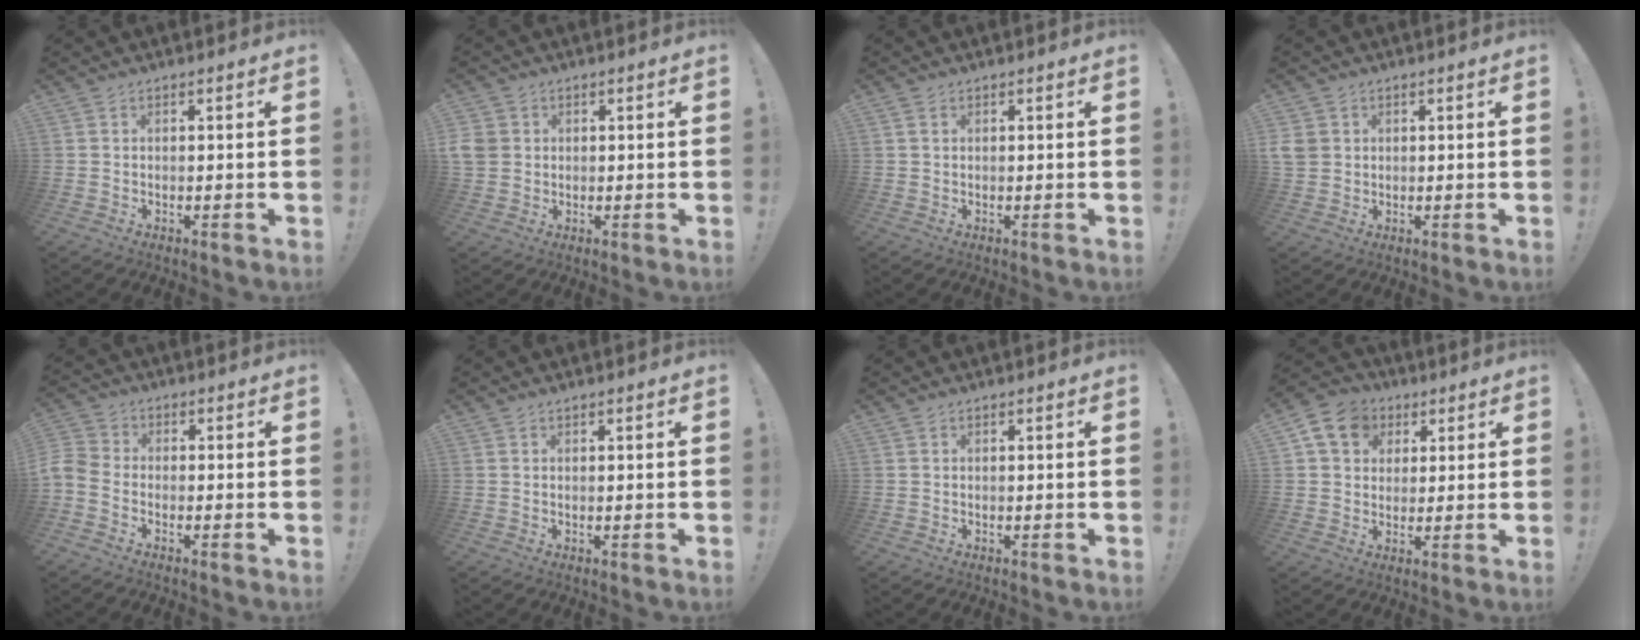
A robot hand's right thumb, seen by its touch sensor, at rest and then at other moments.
{"total": 4.6, "force": [1.0, 4.1, 2.0], "torque": [-0.049, 0.001, 0.020]}
{"total": 0.8, "force": [0.4, 0.6, 0.4], "torque": [-0.001, -0.002, 0.006]}
{"total": 4.4, "force": [1.4, 3.7, 2.0], "torque": [-0.049, -0.003, 0.029]}
{"total": 4.9, "force": [-2.9, 3.2, 2.4], "torque": [-0.062, 0.007, -0.054]}
{"total": 0.0}
{"total": 0.0}
{"total": 10.7, "force": [3.9, 8.9, 4.5], "torque": [-0.065, -0.006, 0.079]}